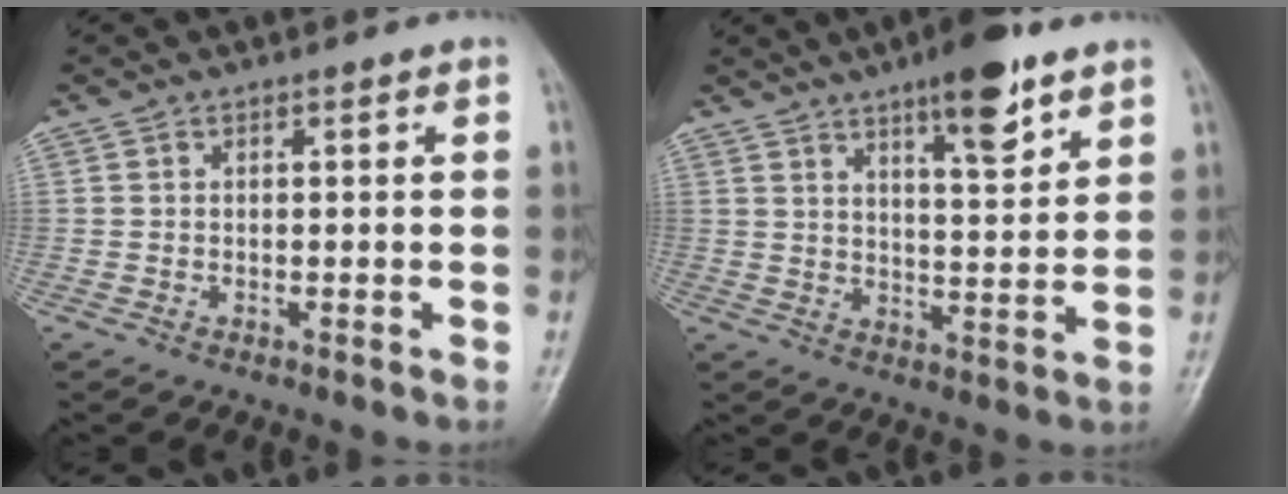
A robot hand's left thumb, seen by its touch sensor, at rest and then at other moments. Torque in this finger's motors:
{"motor_torque": [1.77, 1.00, 0.96, -0.92, 0.08]}